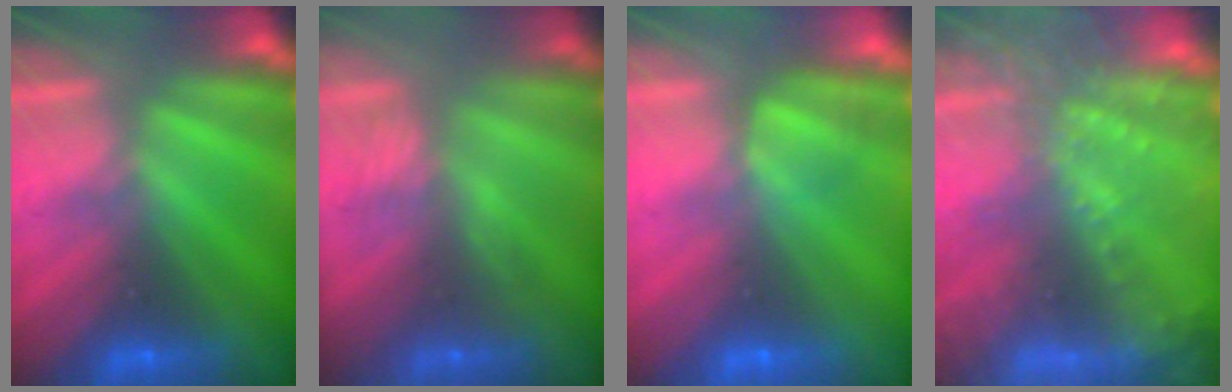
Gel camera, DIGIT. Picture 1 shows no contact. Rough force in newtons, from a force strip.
{"total": 3.7}
{"total": 4.5}
{"total": 9.5}